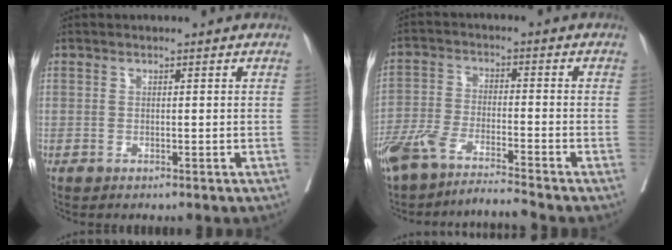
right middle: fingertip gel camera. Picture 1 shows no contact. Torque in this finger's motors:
{"motor_torque": [1.14, -1.00, 0.63, 0.21]}